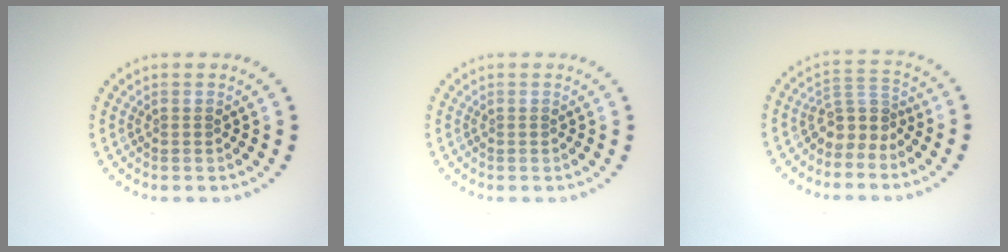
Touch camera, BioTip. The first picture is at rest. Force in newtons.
{"total": 0.0}
{"total": 2.8, "press": 2.0, "slide": 2.0}